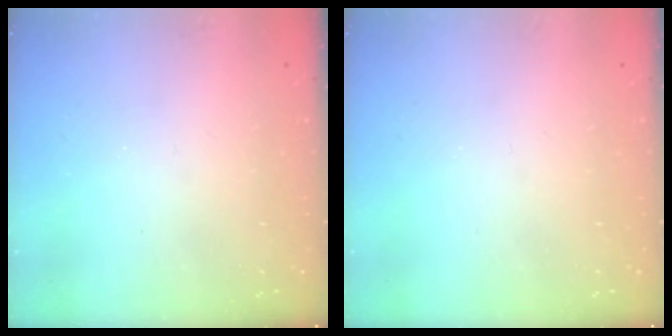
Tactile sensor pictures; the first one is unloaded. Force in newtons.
{"total": 0.0}